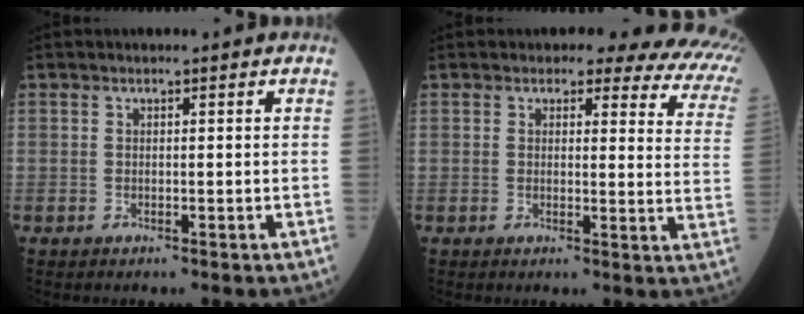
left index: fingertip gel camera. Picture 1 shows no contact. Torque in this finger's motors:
{"motor_torque": [0.74, -1.23, 0.31, 0.09]}